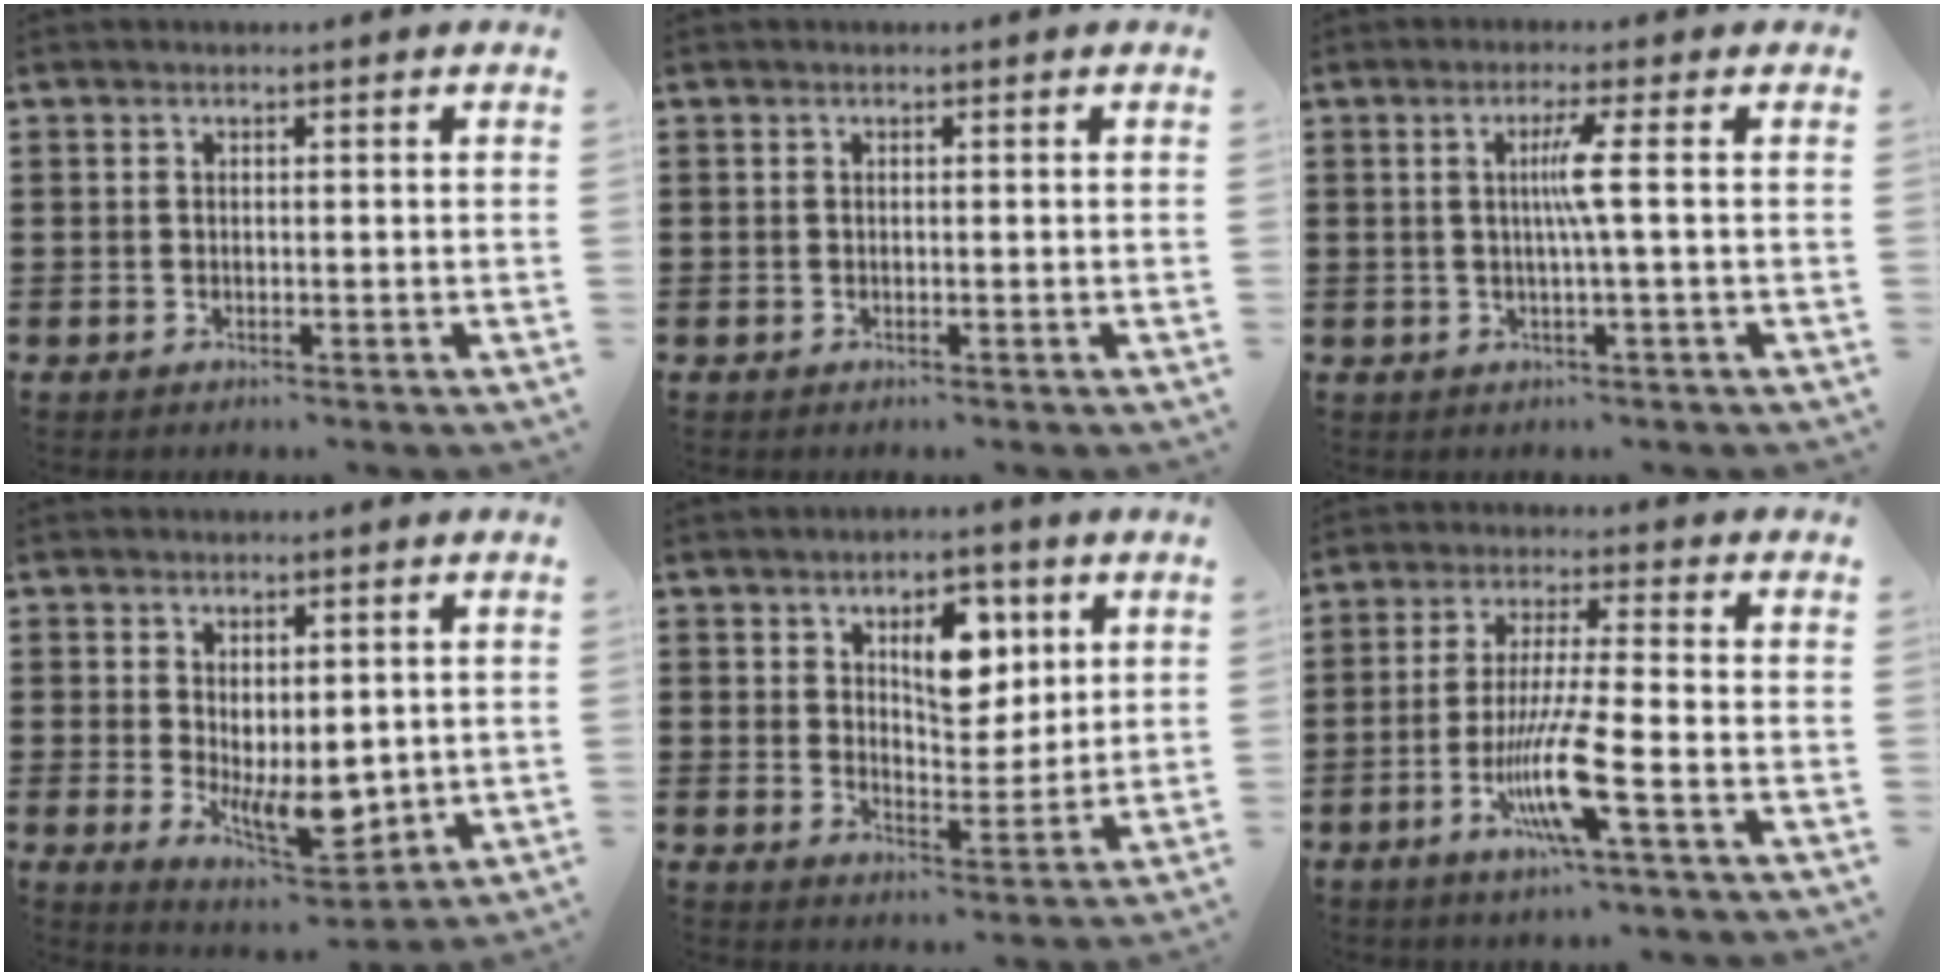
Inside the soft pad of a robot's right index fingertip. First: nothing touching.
{"total": 0.0}
{"total": 4.1, "force": [0.2, -0.8, 4.0], "torque": [-0.075, -0.008, -0.003]}
{"total": 6.2, "force": [-0.2, 3.2, 5.3], "torque": [-0.090, -0.006, -0.002]}
{"total": 7.7, "force": [3.4, 4.5, 5.3], "torque": [-0.073, -0.002, 0.050]}
{"total": 10.0, "force": [-3.8, 0.5, 9.2], "torque": [-0.191, -0.020, -0.075]}